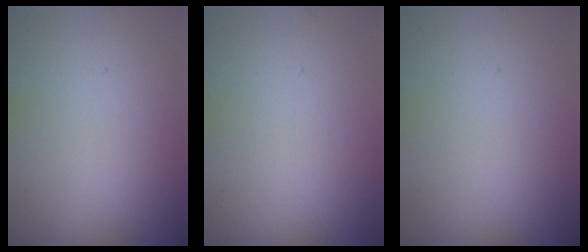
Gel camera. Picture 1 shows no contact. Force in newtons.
{"total": 0.0}
{"total": 0.0}